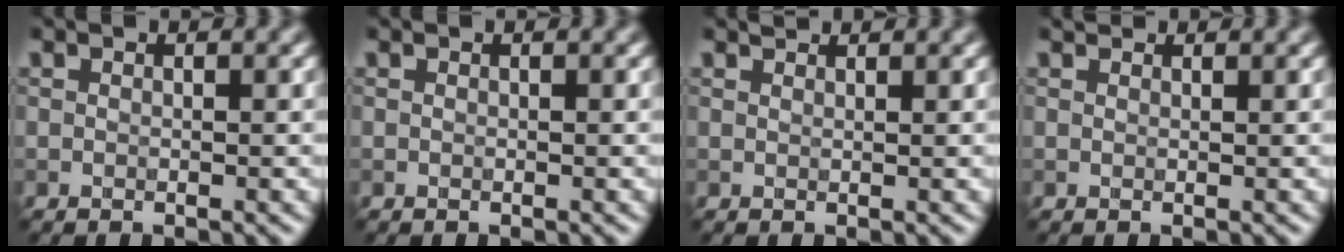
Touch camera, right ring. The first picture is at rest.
{"total": 0.0}
{"total": 0.8, "force": [0.8, 0.1, 0.1], "torque": [-0.005, -0.001, 0.011]}
{"total": 0.8, "force": [0.7, 0.3, 0.2], "torque": [-0.006, -0.001, 0.007]}